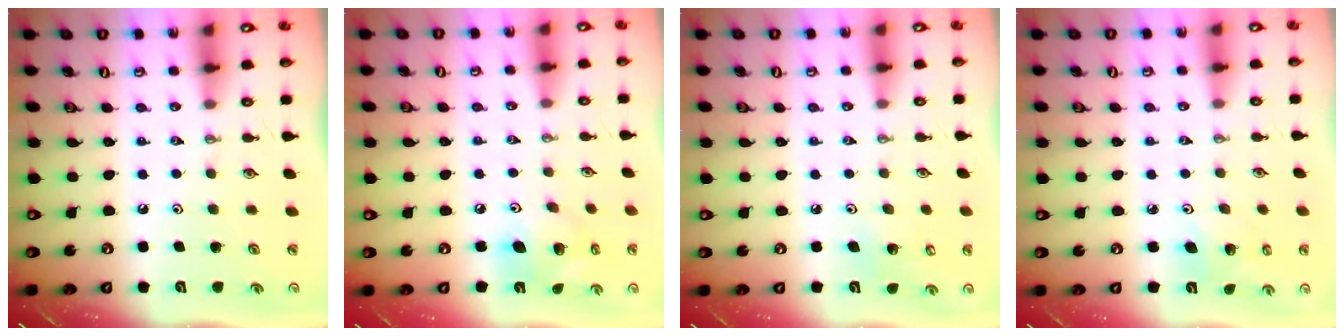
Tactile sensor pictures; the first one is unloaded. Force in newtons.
{"total": 11.4, "press": 11.3, "slide": 1.9}
{"total": 4.8, "press": 4.6, "slide": 1.3}
{"total": 3.8, "press": 3.5, "slide": 1.6}